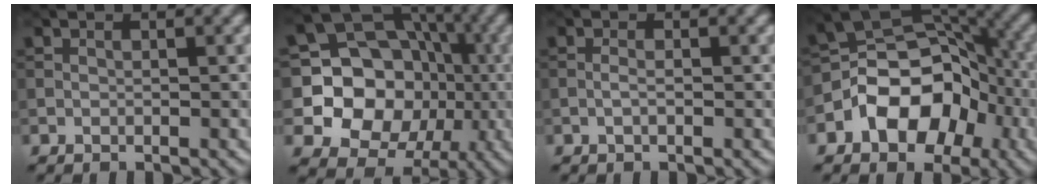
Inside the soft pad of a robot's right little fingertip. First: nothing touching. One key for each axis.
{"total": 12.0, "fx": -1.4, "fy": 10.4, "fz": 5.8, "tx": -0.073, "ty": 0.000, "tz": -0.058}
{"total": 0.9, "fx": -0.6, "fy": 0.1, "fz": 0.7, "tx": -0.021, "ty": -0.001, "tz": -0.015}
{"total": 8.9, "fx": -3.7, "fy": 5.9, "fz": 5.5, "tx": -0.082, "ty": 0.007, "tz": -0.076}